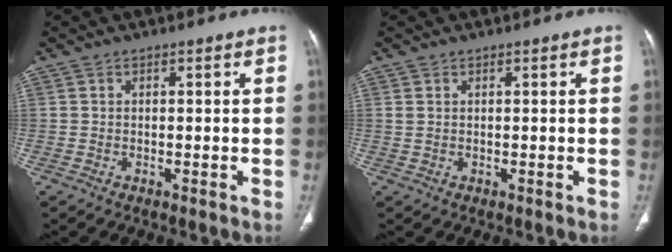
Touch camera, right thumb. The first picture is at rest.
{"total": 0.7, "force": [0.3, 0.4, 0.5], "torque": [-0.014, 0.008, 0.012]}